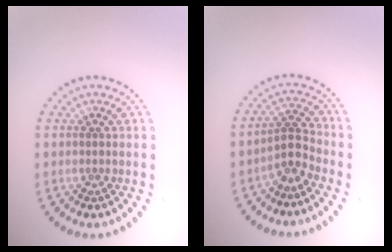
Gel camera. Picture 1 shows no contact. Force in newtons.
{"total": 2.5, "press": 1.8, "slide": 1.7}